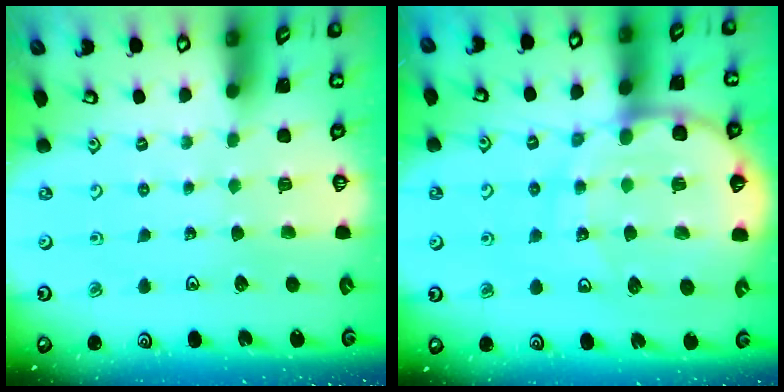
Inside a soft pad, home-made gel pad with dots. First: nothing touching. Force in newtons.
{"total": 15.2, "press": 14.9, "slide": 3.1}